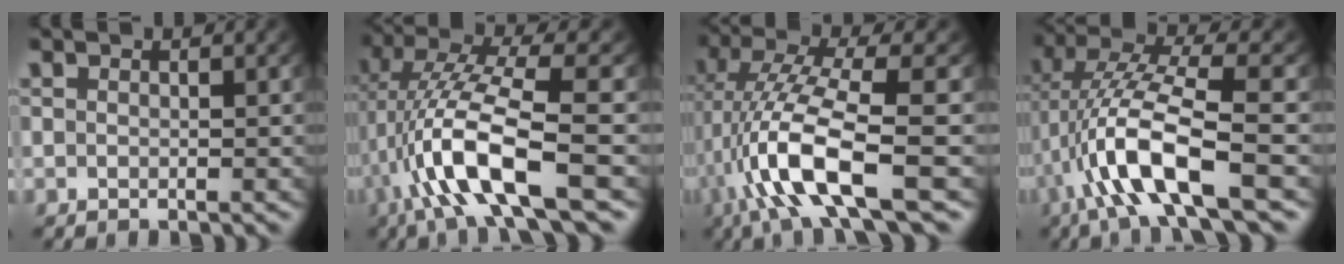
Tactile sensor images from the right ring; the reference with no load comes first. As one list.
[{"total": 9.2, "force": [-1.7, 3.9, 8.2], "torque": [-0.180, -0.021, -0.020]}, {"total": 9.3, "force": [-1.9, 3.6, 8.4], "torque": [-0.181, -0.026, -0.018]}, {"total": 8.0, "force": [-1.4, 3.2, 7.2], "torque": [-0.165, -0.017, -0.016]}]